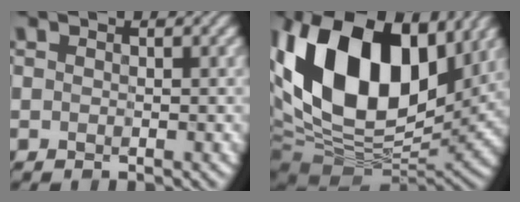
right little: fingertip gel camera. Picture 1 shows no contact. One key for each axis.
{"total": 18.3, "fx": 4.7, "fy": 11.1, "fz": 13.8, "tx": -0.265, "ty": 0.025, "tz": 0.063}